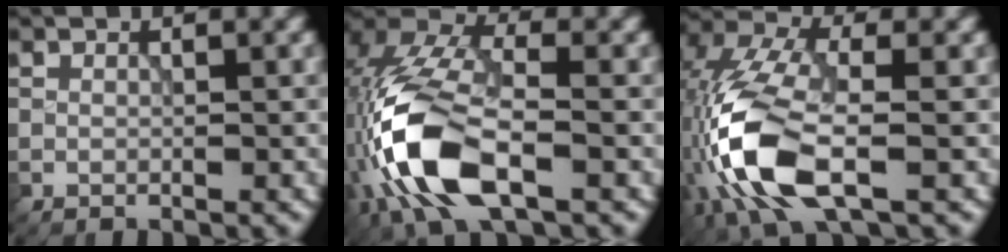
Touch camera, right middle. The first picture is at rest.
{"total": 10.8, "force": [-3.9, 5.2, 8.6], "torque": [-0.187, 0.007, -0.081]}
{"total": 9.7, "force": [-3.1, 4.8, 7.9], "torque": [-0.178, 0.006, -0.072]}